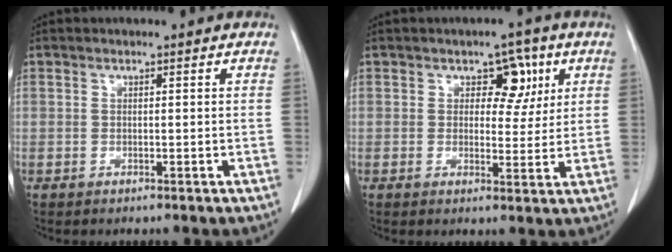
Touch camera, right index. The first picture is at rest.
{"total": 5.2, "force": [2.1, 3.3, 3.4], "torque": [-0.036, 0.007, 0.029]}